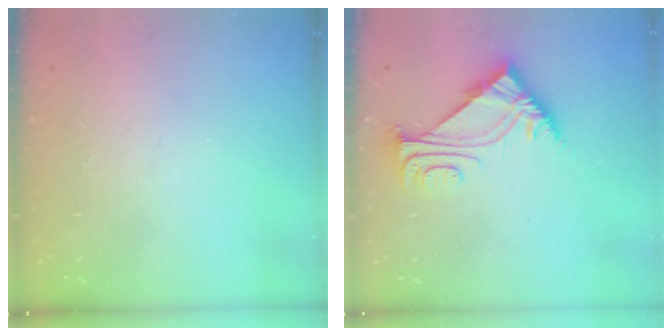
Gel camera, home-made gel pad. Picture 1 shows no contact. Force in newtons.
{"total": 6.5, "press": 6.5, "slide": 0.2}